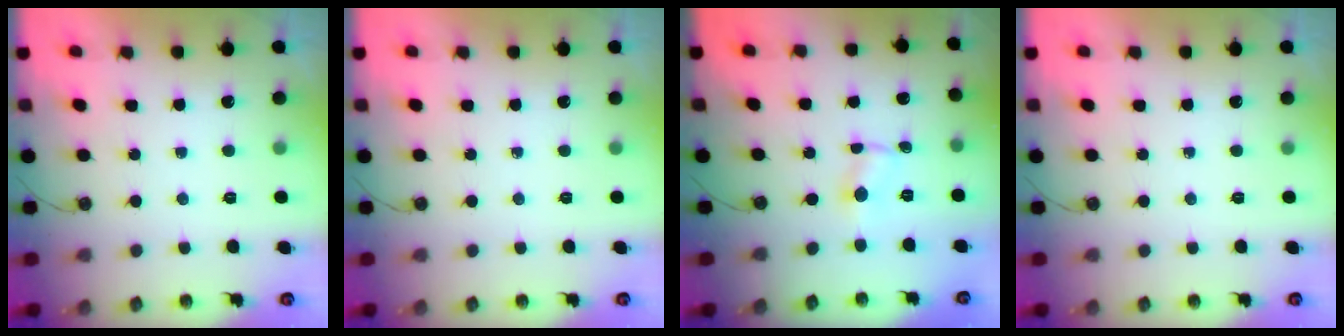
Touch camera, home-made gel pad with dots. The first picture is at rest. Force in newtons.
{"total": 0.0}
{"total": 1.1, "press": 1.1, "slide": 0.2}
{"total": 0.0}